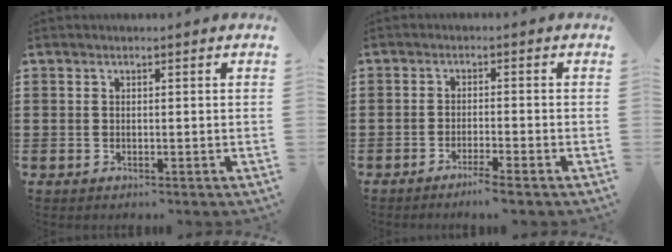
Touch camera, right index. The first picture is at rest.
{"total": 2.1, "force": [-1.8, -0.4, 1.1], "torque": [-0.019, 0.000, -0.033]}